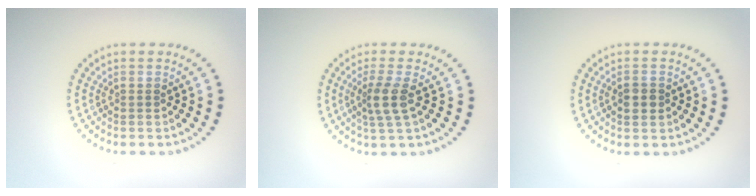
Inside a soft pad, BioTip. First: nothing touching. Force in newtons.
{"total": 2.4, "press": 1.8, "slide": 1.5}
{"total": 1.6, "press": 1.5, "slide": 0.4}